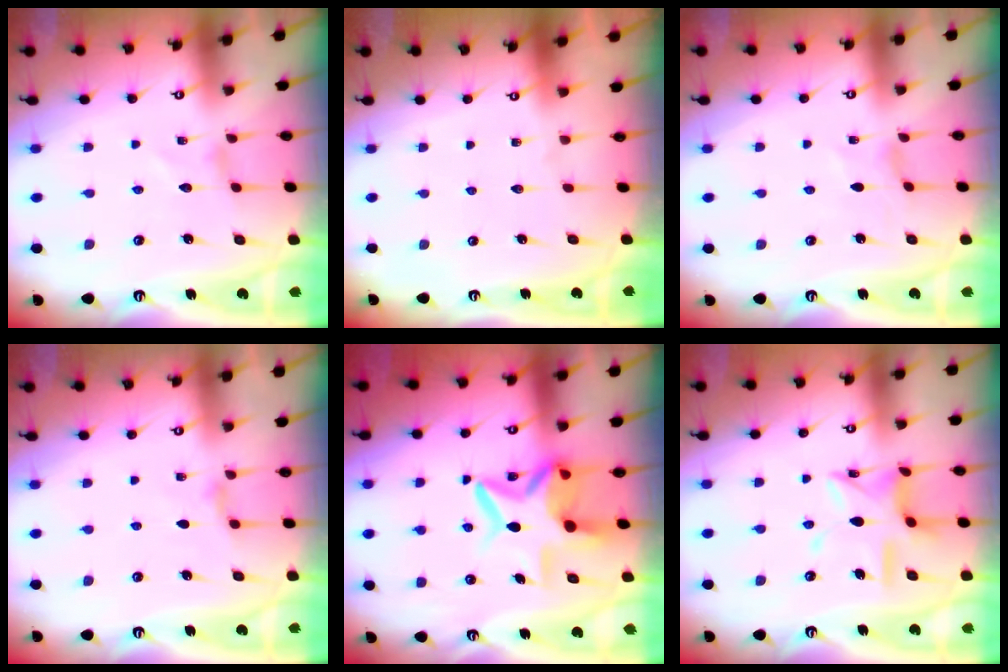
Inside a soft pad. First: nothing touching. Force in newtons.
{"total": 0.0}
{"total": 0.6, "press": 0.5, "slide": 0.2}
{"total": 1.9, "press": 1.9, "slide": 0.4}
{"total": 10.9, "press": 10.8, "slide": 1.3}
{"total": 12.5, "press": 12.5, "slide": 1.1}